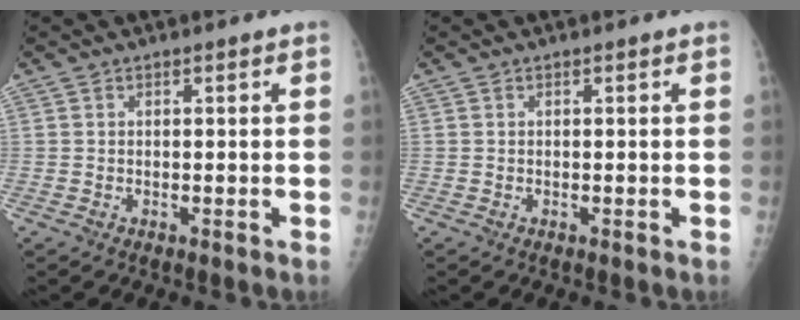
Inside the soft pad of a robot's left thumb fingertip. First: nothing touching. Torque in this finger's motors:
{"motor_torque": [-0.12, 0.12, -0.06, -0.06, 0.00]}